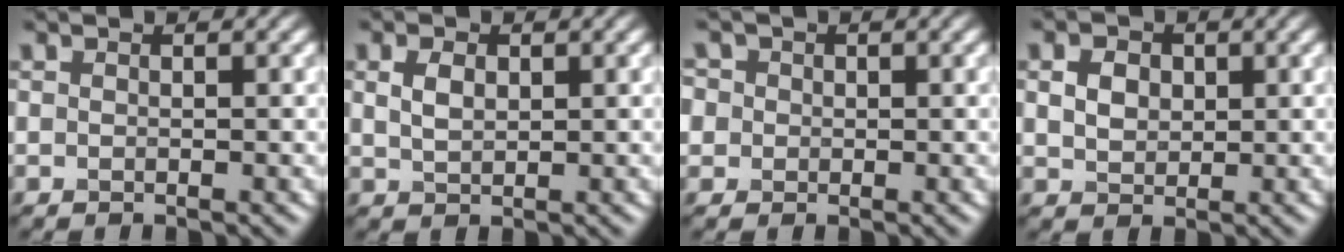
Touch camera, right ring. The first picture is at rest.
{"total": 2.0, "force": [0.7, 1.2, 1.4], "torque": [-0.030, 0.000, 0.015]}
{"total": 4.5, "force": [1.6, 3.9, 1.8], "torque": [-0.038, 0.027, 0.004]}
{"total": 2.5, "force": [0.7, 1.9, 1.4], "torque": [-0.029, -0.001, 0.011]}